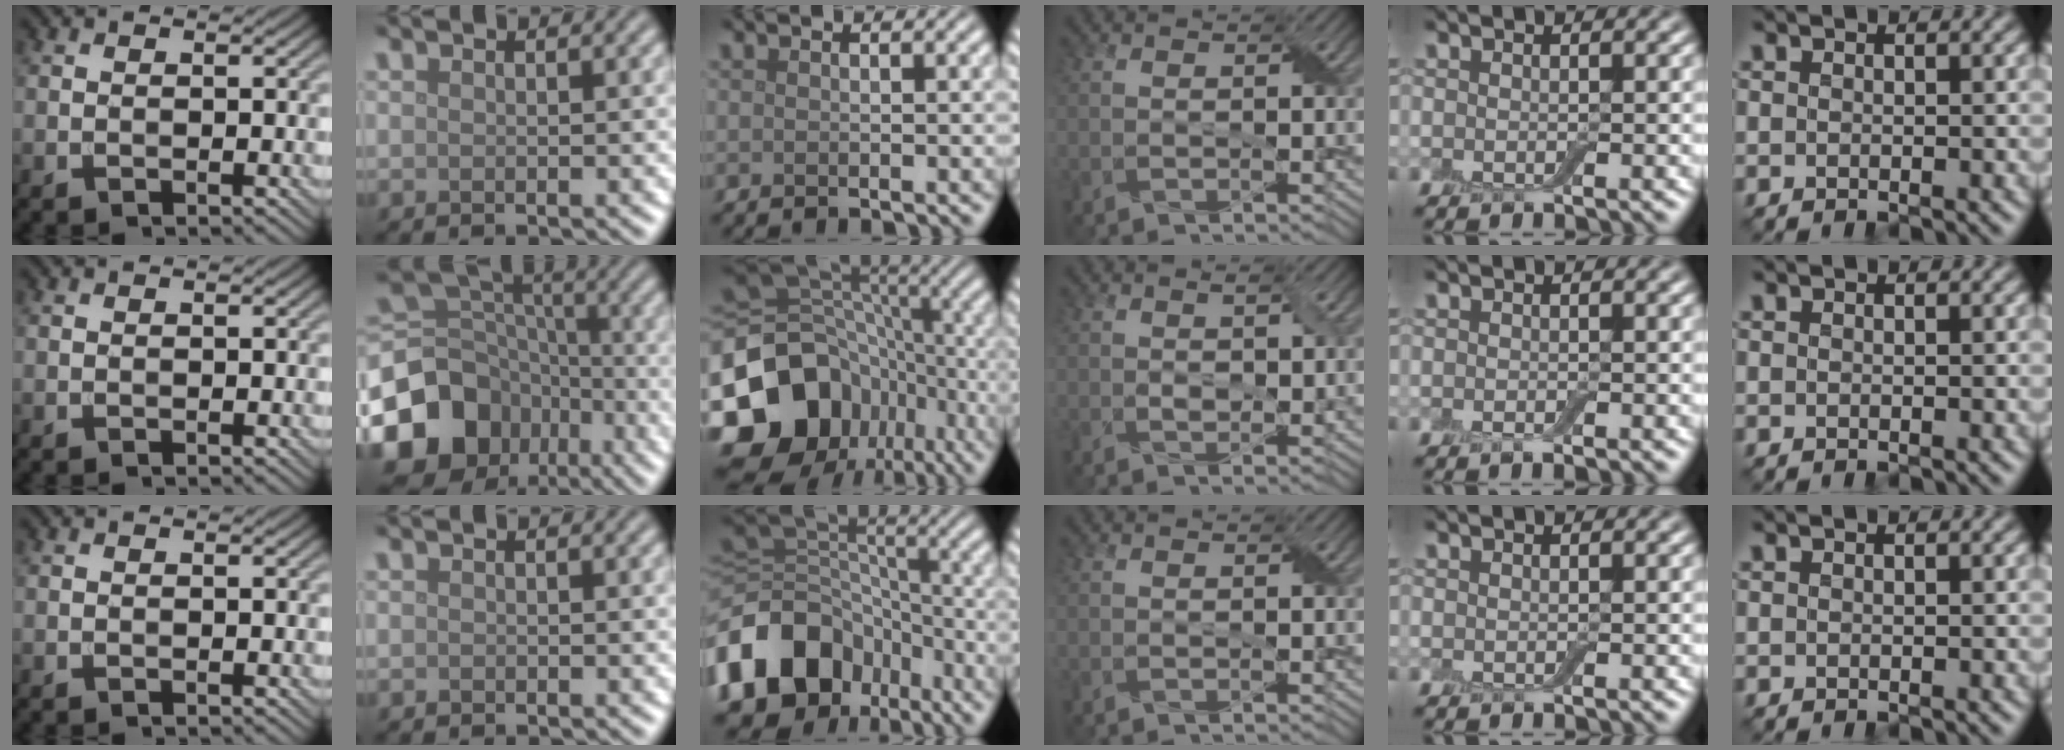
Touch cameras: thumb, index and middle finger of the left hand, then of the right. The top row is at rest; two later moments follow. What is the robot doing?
{"motion": "fold", "object": "aluminum foil"}